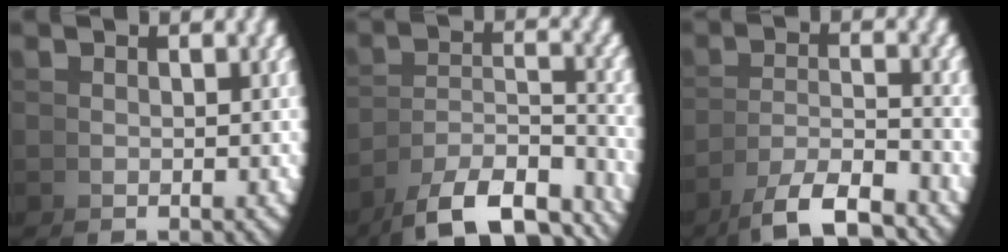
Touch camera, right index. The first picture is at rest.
{"total": 9.2, "force": [-7.1, 3.7, 4.7], "torque": [-0.087, -0.033, -0.097]}
{"total": 5.7, "force": [-3.9, 1.6, 3.8], "torque": [-0.063, -0.015, -0.052]}